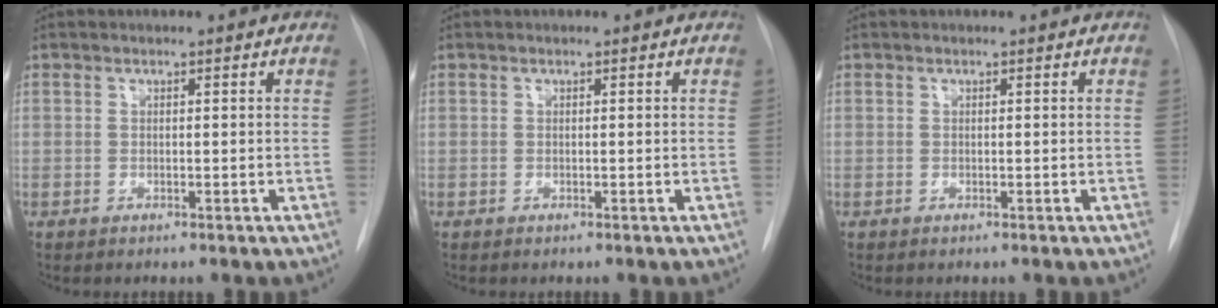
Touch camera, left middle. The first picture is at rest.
{"total": 0.0}
{"total": 0.0}